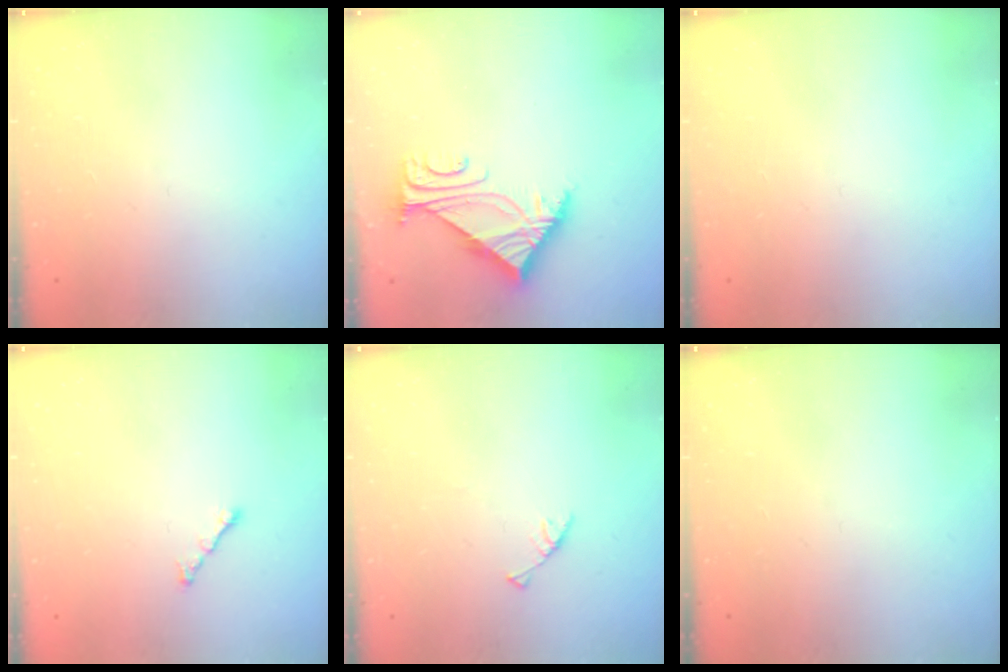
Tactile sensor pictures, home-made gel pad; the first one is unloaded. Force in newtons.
{"total": 6.1, "press": 6.1, "slide": 0.0}
{"total": 0.0}
{"total": 1.7, "press": 1.6, "slide": 0.6}
{"total": 3.0, "press": 3.0, "slide": 0.3}
{"total": 0.0}